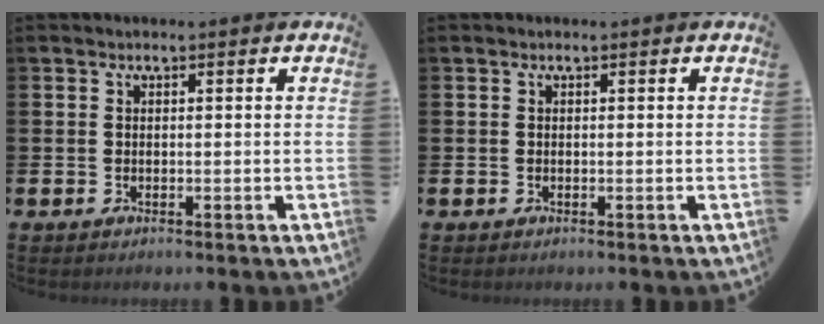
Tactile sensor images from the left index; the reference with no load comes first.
{"total": 0.0}